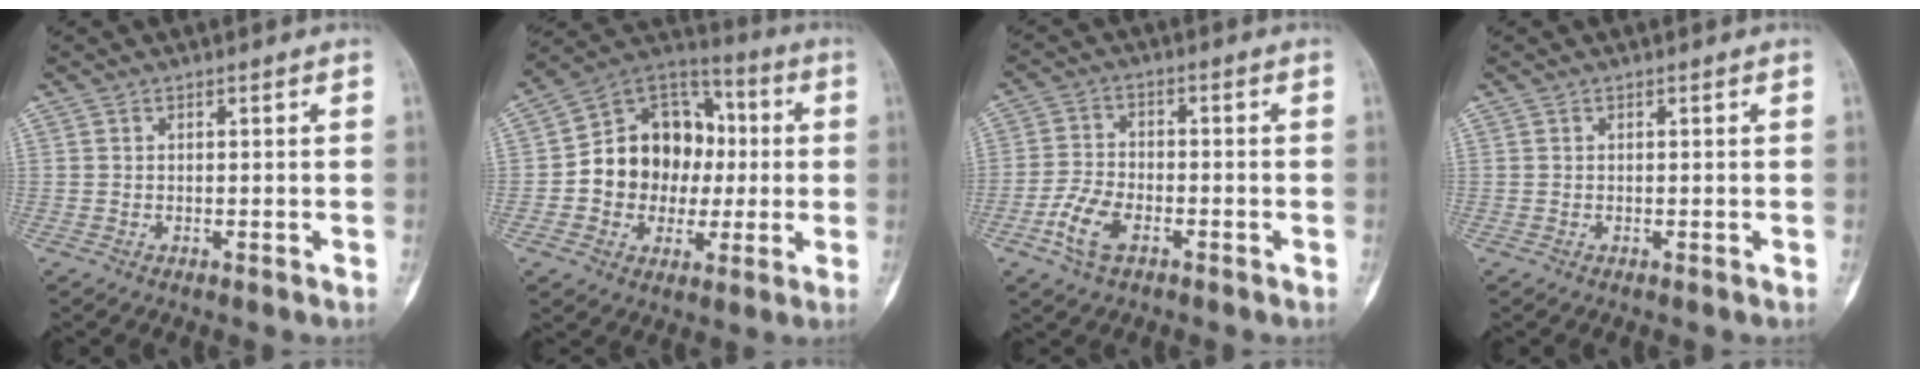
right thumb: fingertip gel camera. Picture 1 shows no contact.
{"total": 17.4, "force": [-0.4, 14.4, 9.8], "torque": [-0.097, 0.034, -0.006]}
{"total": 7.0, "force": [-3.3, 3.8, 4.8], "torque": [-0.102, 0.014, -0.067]}
{"total": 0.0}